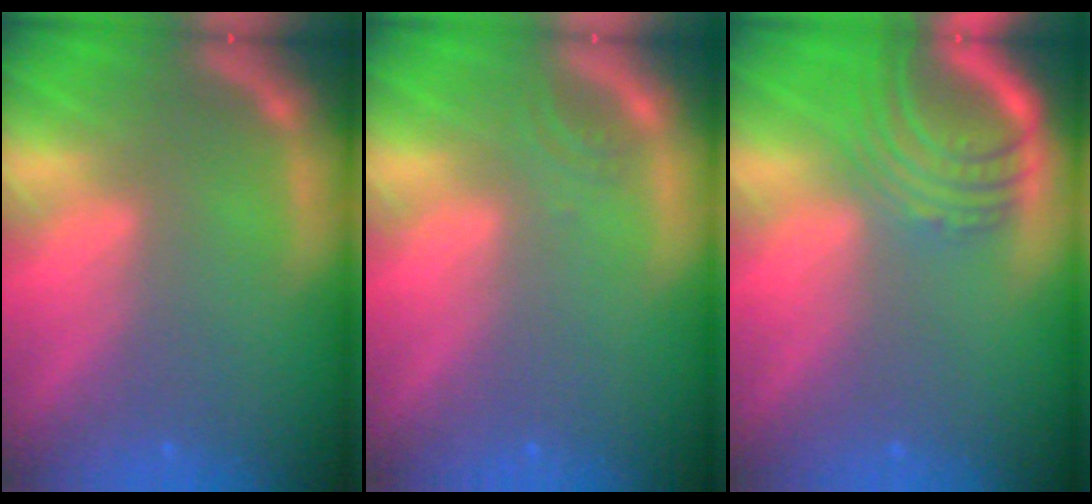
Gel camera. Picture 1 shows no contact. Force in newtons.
{"total": 1.0}
{"total": 6.5}